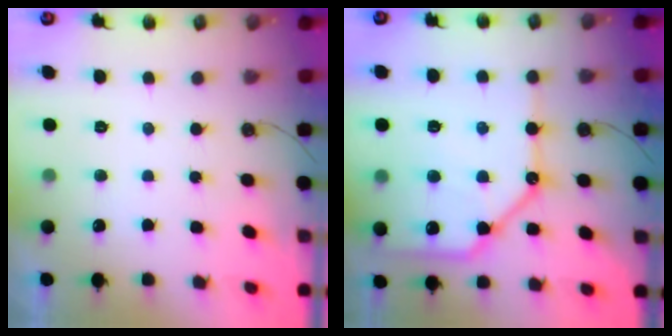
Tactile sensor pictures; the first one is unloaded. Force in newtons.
{"total": 18.6, "press": 18.4, "slide": 2.2}